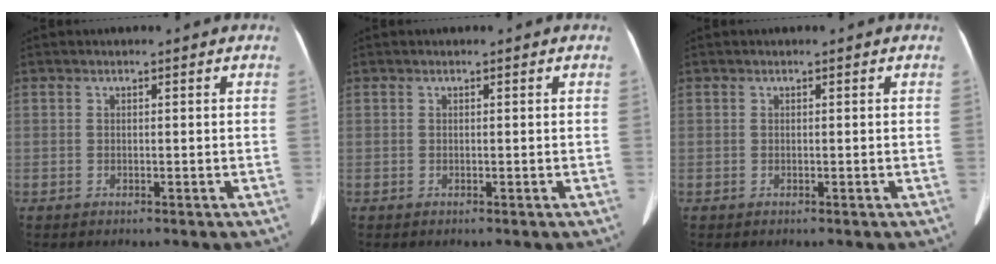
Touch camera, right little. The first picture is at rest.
{"total": 0.0}
{"total": 0.0}